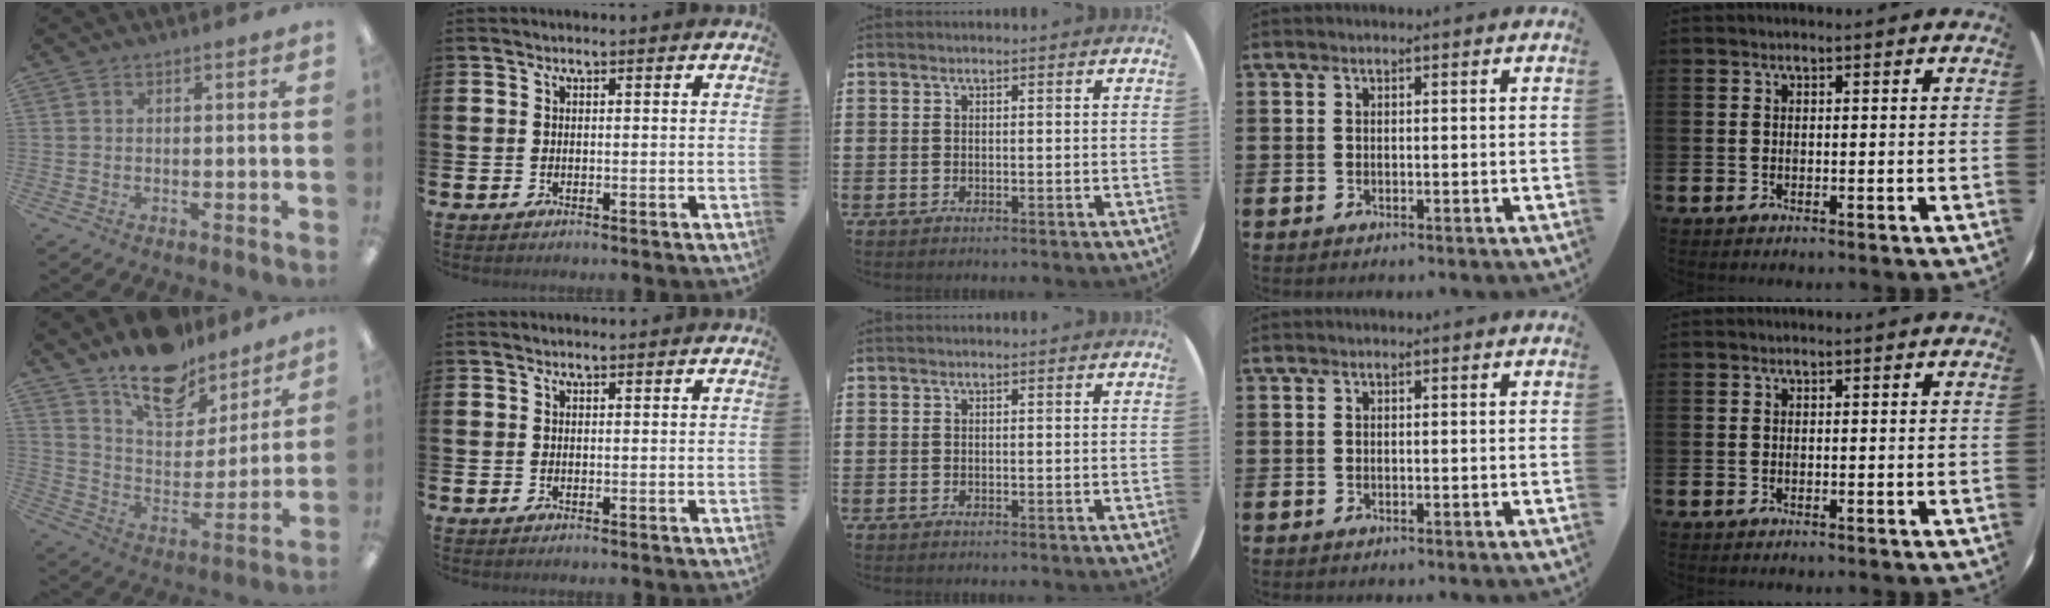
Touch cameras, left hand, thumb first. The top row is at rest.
{"thumb": {"total": 16.0, "force": [13.1, 7.2, 5.6], "torque": [-0.099, -0.094, 0.236]}}